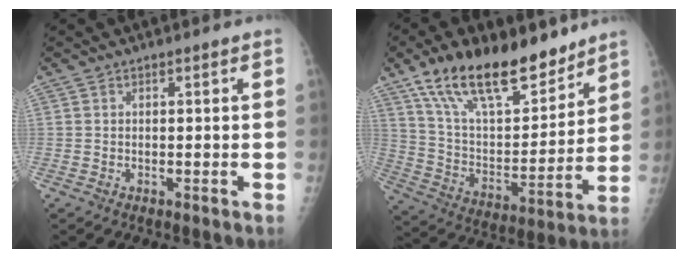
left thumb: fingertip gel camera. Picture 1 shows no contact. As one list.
[{"total": 21.9, "force": [15.4, 9.1, 12.6], "torque": [-0.179, -0.066, 0.273]}]